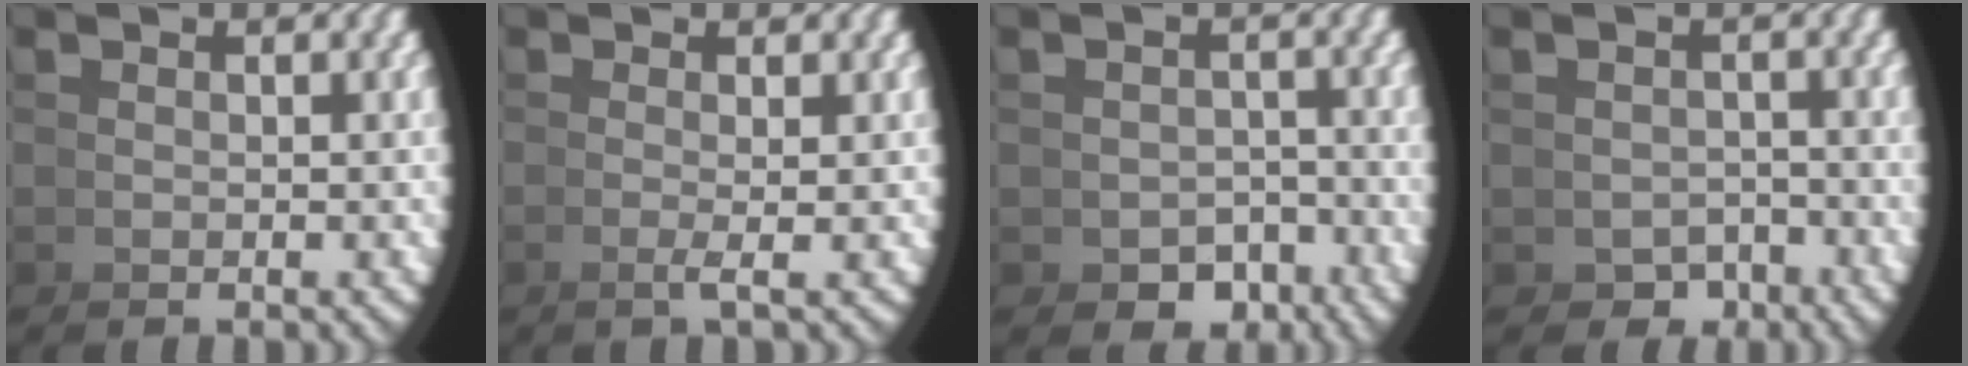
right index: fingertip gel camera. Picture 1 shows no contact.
{"total": 1.2, "force": [-0.1, -0.3, 1.1], "torque": [-0.029, -0.007, -0.001]}
{"total": 4.1, "force": [-2.8, 2.8, 1.2], "torque": [0.005, -0.018, -0.040]}
{"total": 4.2, "force": [-2.9, 2.9, 0.7], "torque": [0.005, -0.019, -0.046]}